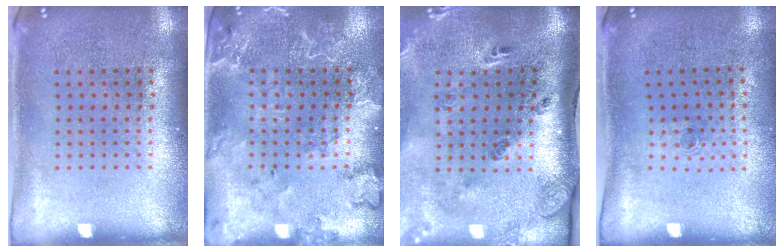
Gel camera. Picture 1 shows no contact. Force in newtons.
{"total": 2.3, "press": 2.2, "slide": 0.4}
{"total": 3.0, "press": 1.9, "slide": 2.4}
{"total": 0.6, "press": 0.3, "slide": 0.5}